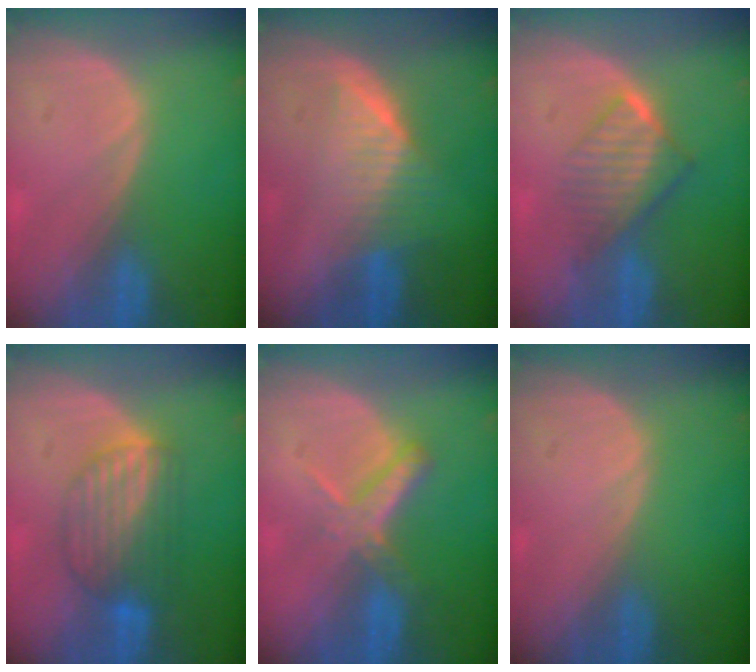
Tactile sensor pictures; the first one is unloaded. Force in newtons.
{"total": 6.5, "press": 5.8, "slide": 2.8}
{"total": 6.4, "press": 5.7, "slide": 2.9}
{"total": 6.7, "press": 6.7, "slide": 0.5}
{"total": 5.5, "press": 4.9, "slide": 2.5}
{"total": 0.0}